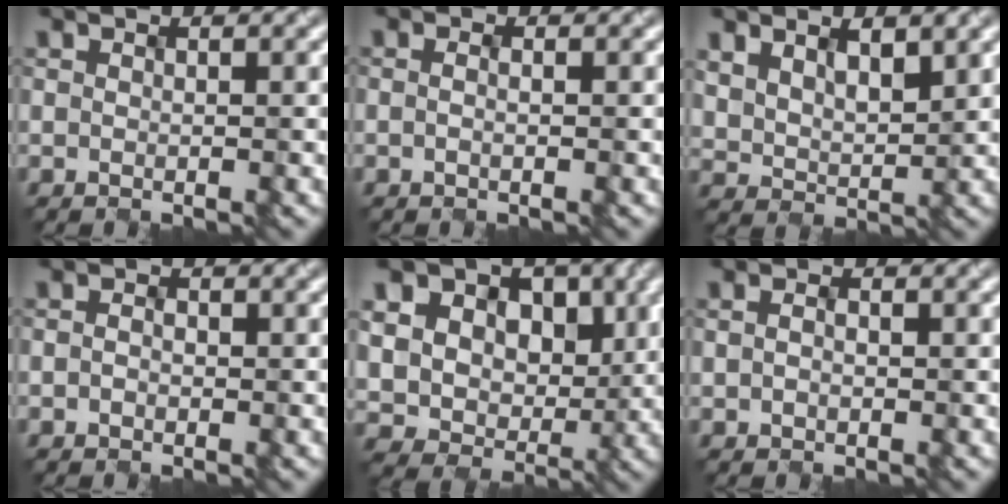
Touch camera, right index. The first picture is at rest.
{"total": 0.7, "force": [-0.1, 0.3, 0.6], "torque": [-0.003, -0.005, -0.005]}
{"total": 3.8, "force": [2.0, 2.2, 2.5], "torque": [-0.054, -0.004, 0.034]}
{"total": 1.9, "force": [-0.1, 1.5, 1.1], "torque": [-0.008, 0.006, -0.013]}
{"total": 12.2, "force": [3.9, 9.7, 6.3], "torque": [-0.120, 0.023, 0.067]}
{"total": 1.7, "force": [0.0, 1.3, 1.1], "torque": [-0.018, 0.001, -0.001]}